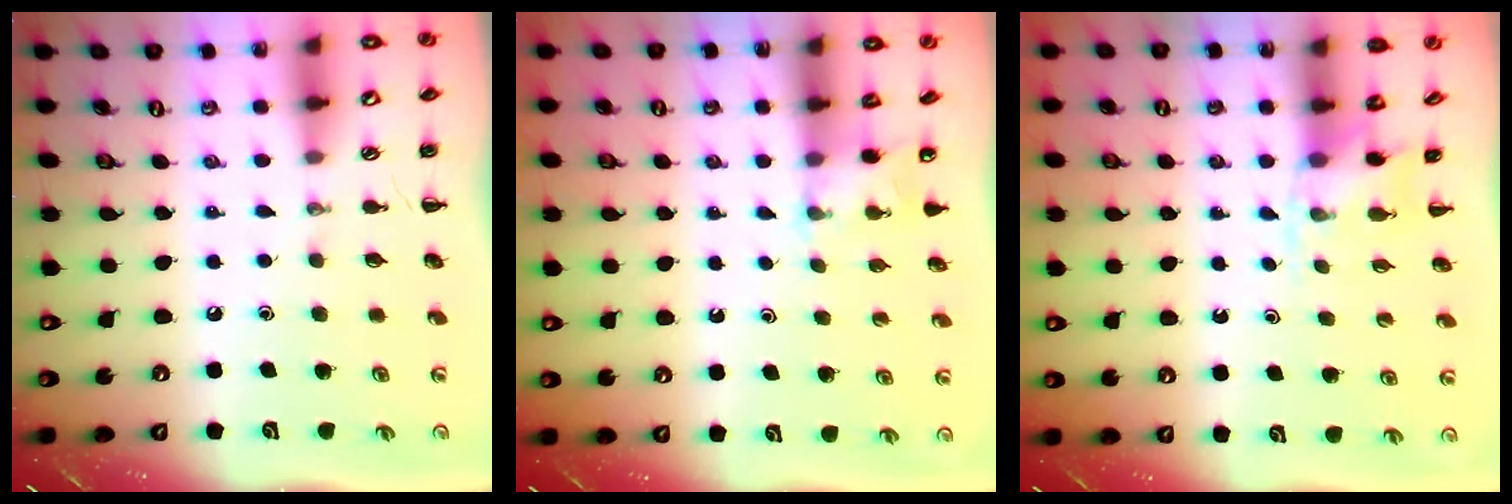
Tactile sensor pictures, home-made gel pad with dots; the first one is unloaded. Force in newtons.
{"total": 2.0, "press": 1.9, "slide": 0.6}
{"total": 2.9, "press": 2.7, "slide": 1.2}